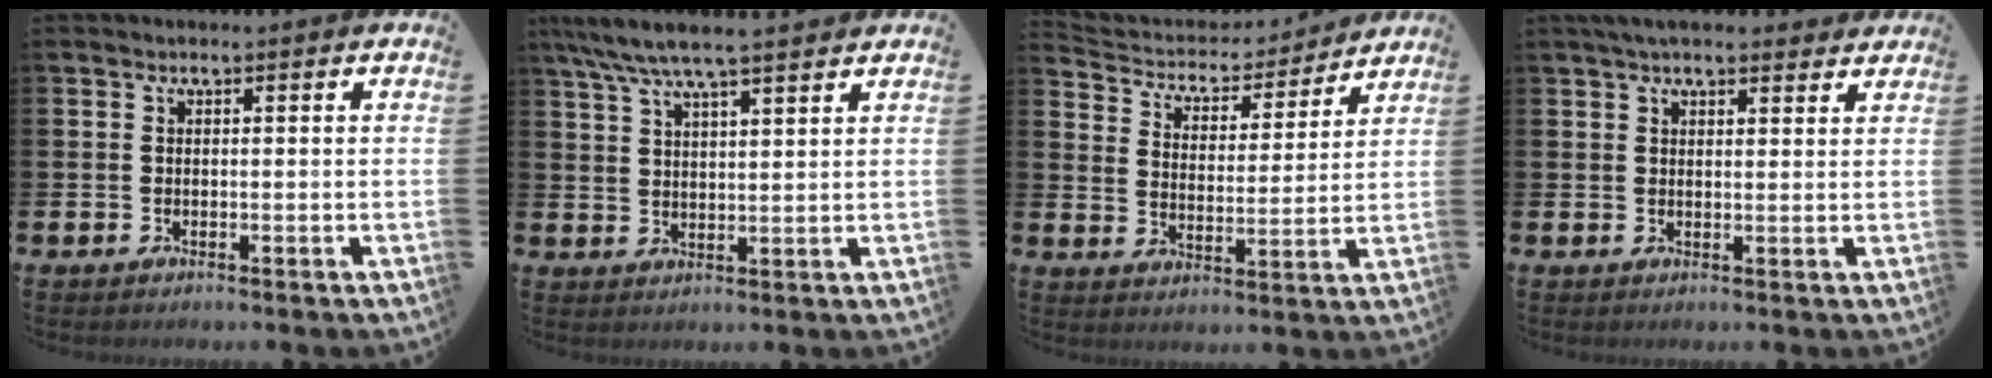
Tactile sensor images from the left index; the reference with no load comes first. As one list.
[{"total": 6.4, "force": [5.8, 0.7, 2.7], "torque": [-0.070, -0.017, 0.104]}, {"total": 4.9, "force": [4.5, 1.8, 0.5], "torque": [-0.040, -0.041, 0.072]}, {"total": 3.9, "force": [3.5, 0.9, 1.3], "torque": [-0.027, -0.008, 0.063]}]